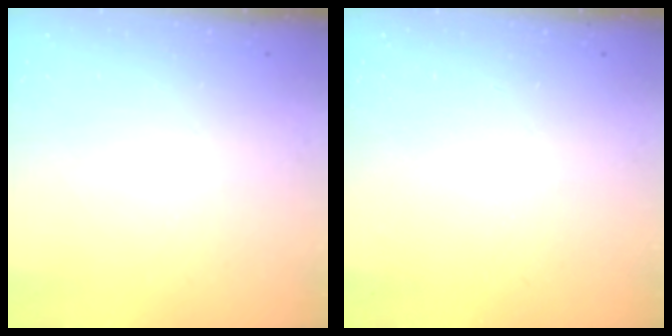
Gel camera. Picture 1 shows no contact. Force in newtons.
{"total": 0.0}